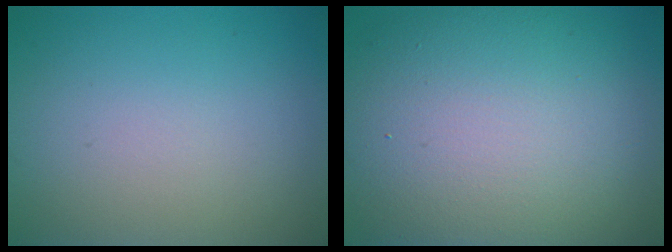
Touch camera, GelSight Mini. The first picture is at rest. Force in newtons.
{"total": 14.6, "press": 14.6, "slide": 0.8}